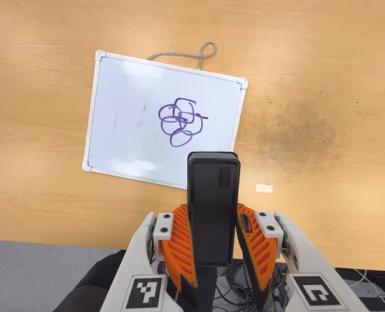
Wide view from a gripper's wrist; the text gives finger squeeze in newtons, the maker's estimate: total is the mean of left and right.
{"total": 5.7, "left": 3.9, "right": 7.5}